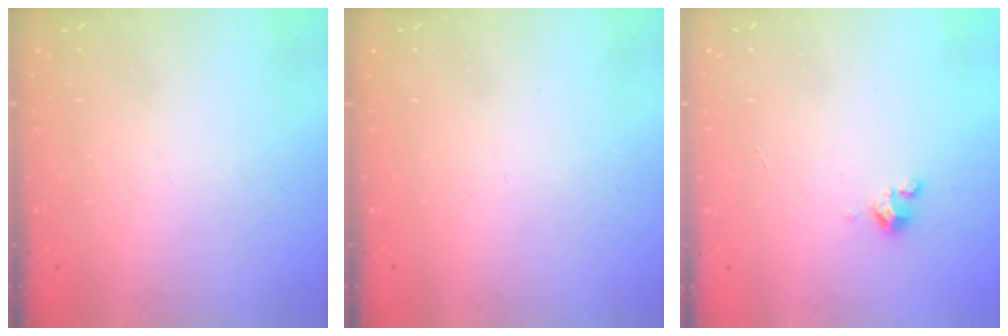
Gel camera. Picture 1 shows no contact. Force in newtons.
{"total": 0.0}
{"total": 1.8, "press": 1.7, "slide": 0.4}